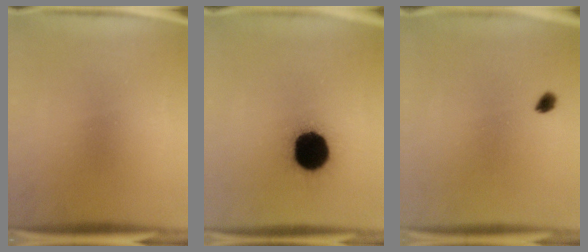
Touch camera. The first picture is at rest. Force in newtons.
{"total": 18.6}
{"total": 1.7}